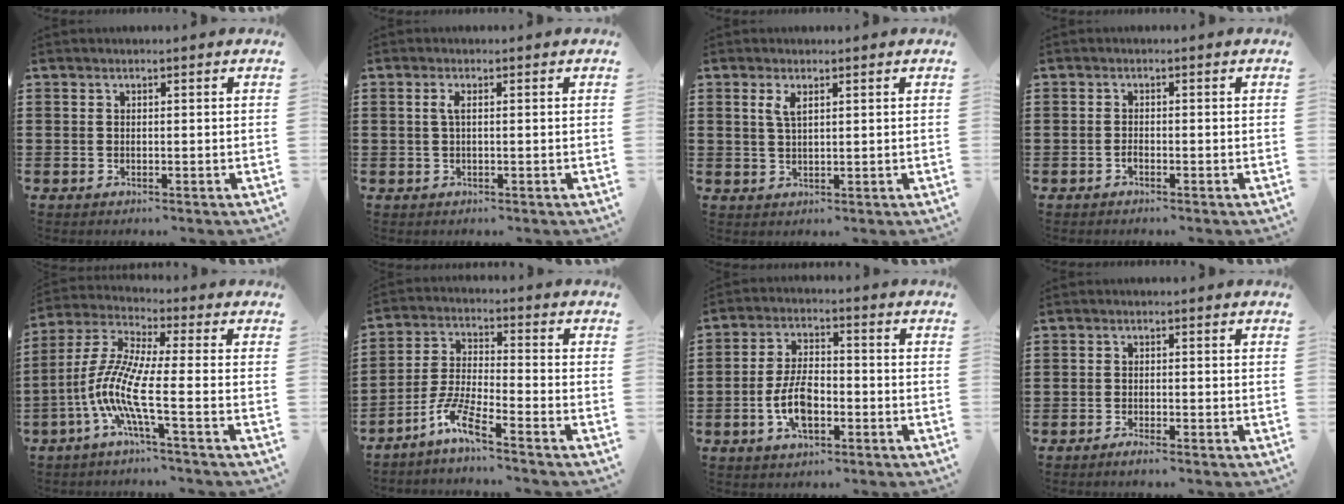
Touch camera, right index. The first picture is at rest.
{"total": 1.4, "force": [0.1, 0.3, 1.4], "torque": [-0.028, 0.000, 0.001]}
{"total": 2.6, "force": [1.2, 0.9, 2.1], "torque": [-0.046, 0.005, 0.020]}
{"total": 0.8, "force": [-0.7, 0.2, 0.4], "torque": [-0.011, -0.005, -0.011]}
{"total": 9.1, "force": [-3.6, 1.2, 8.3], "torque": [-0.210, -0.024, -0.083]}
{"total": 6.7, "force": [-5.1, 0.3, 4.3], "torque": [-0.114, -0.019, -0.104]}
{"total": 7.4, "force": [-2.3, 3.6, 6.0], "torque": [-0.136, 0.003, -0.048]}
{"total": 1.2, "force": [-1.1, 0.0, 0.4], "torque": [-0.009, -0.004, -0.021]}